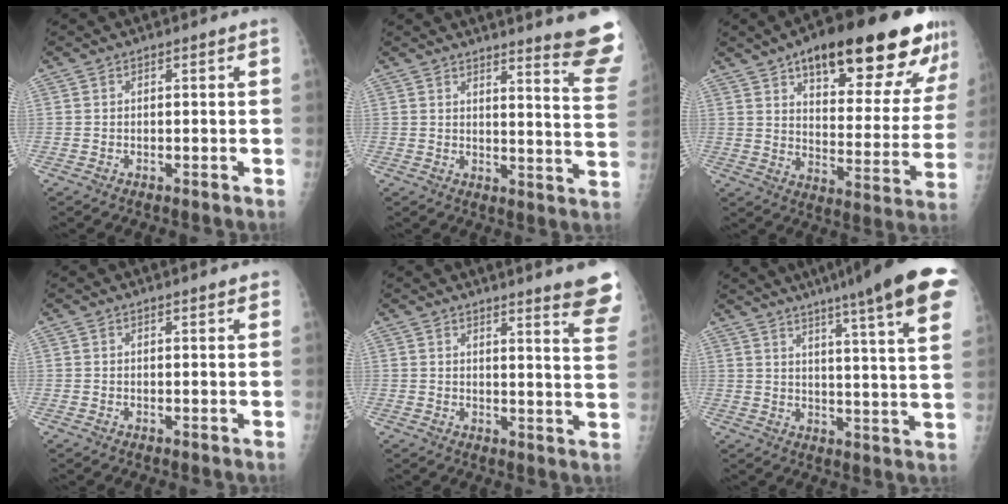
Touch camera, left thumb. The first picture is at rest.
{"total": 13.4, "force": [11.9, -0.3, 6.3], "torque": [-0.061, -0.131, 0.125]}
{"total": 26.6, "force": [16.1, 9.1, 19.1], "torque": [-0.226, -0.040, 0.232]}
{"total": 2.0, "force": [1.7, 0.4, 1.0], "torque": [-0.006, 0.000, 0.018]}
{"total": 11.0, "force": [9.4, 0.0, 5.7], "torque": [-0.045, -0.081, 0.092]}
{"total": 23.1, "force": [15.5, 1.7, 17.1], "torque": [-0.231, -0.055, 0.193]}